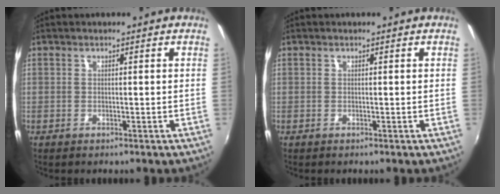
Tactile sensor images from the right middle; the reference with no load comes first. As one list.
[{"total": 0.0}]